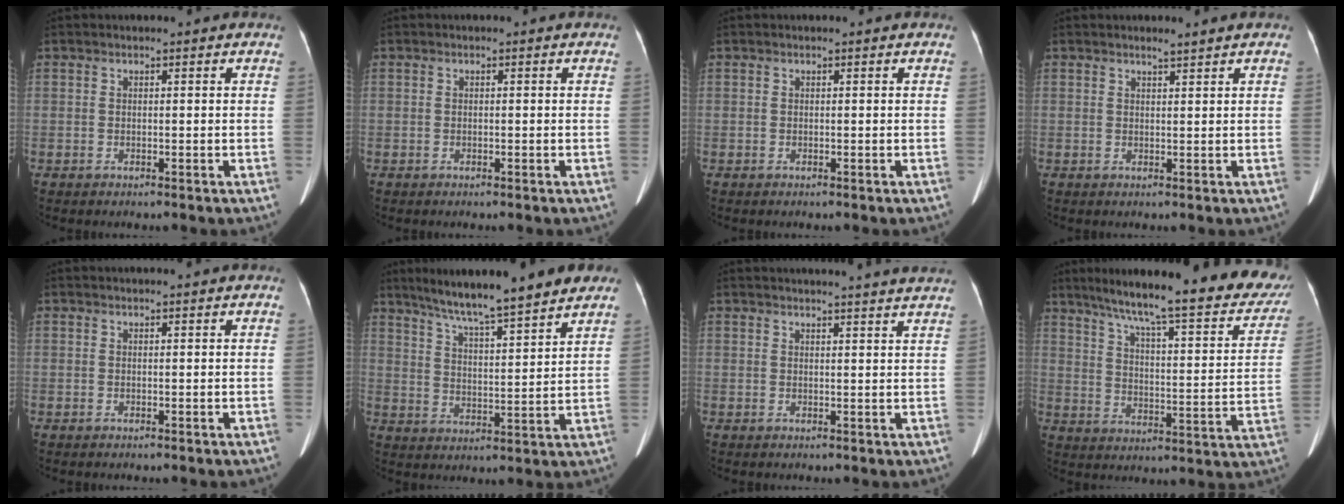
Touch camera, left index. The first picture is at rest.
{"total": 0.0}
{"total": 0.0}
{"total": 1.3, "force": [1.1, -0.2, 0.6], "torque": [-0.013, 0.001, 0.024]}
{"total": 1.9, "force": [1.7, -0.4, 0.6], "torque": [-0.010, 0.010, 0.022]}
{"total": 15.0, "force": [12.6, 0.4, 8.1], "torque": [-0.129, 0.014, 0.193]}
{"total": 13.6, "force": [13.0, -0.9, 4.1], "torque": [-0.059, -0.025, 0.139]}
{"total": 28.7, "force": [23.0, 4.4, 16.5], "torque": [-0.246, -0.023, 0.300]}